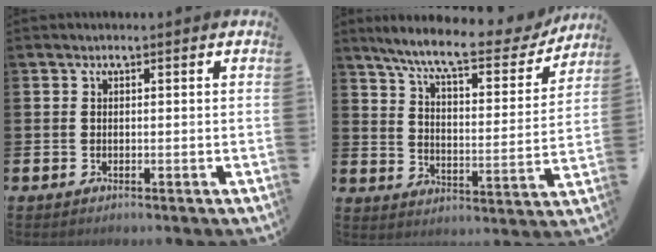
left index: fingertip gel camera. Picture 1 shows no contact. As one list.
[{"total": 9.1, "force": [7.8, 1.7, 4.4], "torque": [-0.100, -0.051, 0.124]}]